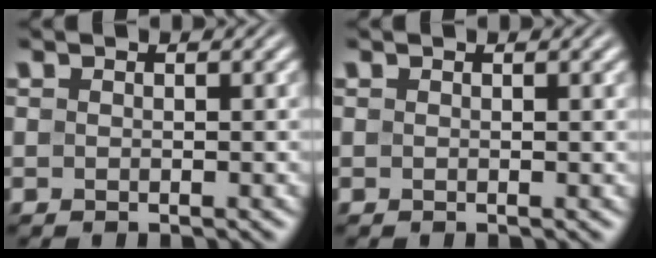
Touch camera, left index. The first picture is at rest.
{"total": 0.5, "force": [0.4, 0.1, 0.4], "torque": [-0.003, 0.005, 0.005]}